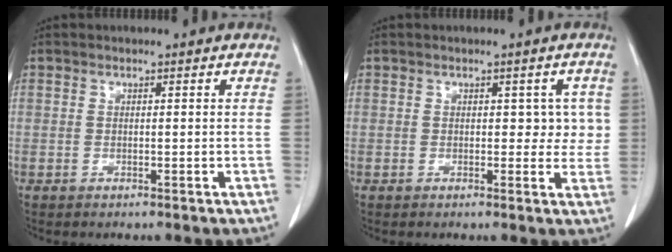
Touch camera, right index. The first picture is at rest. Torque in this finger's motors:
{"motor_torque": [-0.01, 0.08, 0.13, 0.00]}